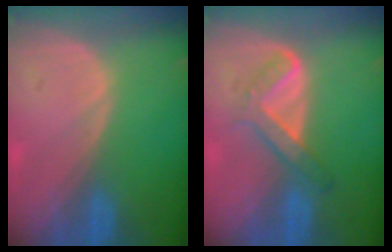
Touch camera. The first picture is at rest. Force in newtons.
{"total": 4.9, "press": 4.8, "slide": 1.0}